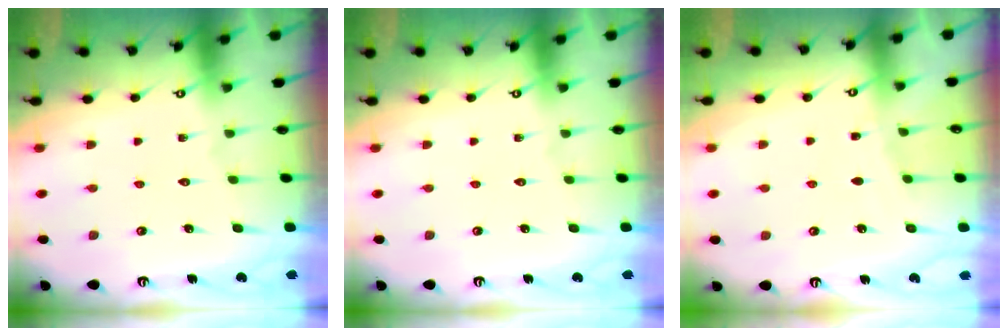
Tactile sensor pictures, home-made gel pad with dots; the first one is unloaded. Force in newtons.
{"total": 0.0}
{"total": 1.8, "press": 1.8, "slide": 0.3}